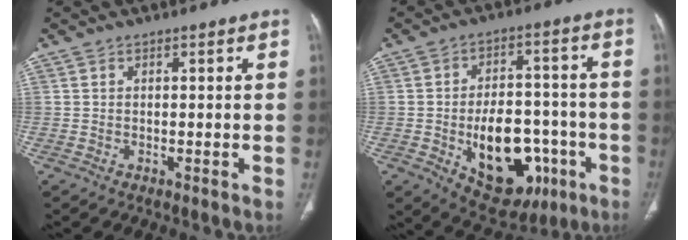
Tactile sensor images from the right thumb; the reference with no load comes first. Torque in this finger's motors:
{"motor_torque": [3.23, 1.83, 1.53, -0.69, 0.43]}